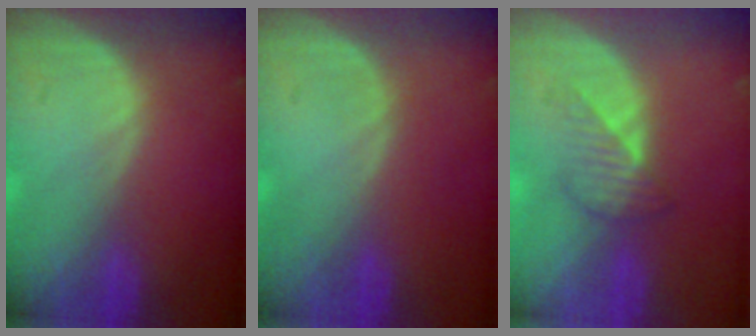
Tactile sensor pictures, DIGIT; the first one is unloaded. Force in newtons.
{"total": 0.0}
{"total": 3.5, "press": 3.2, "slide": 1.5}